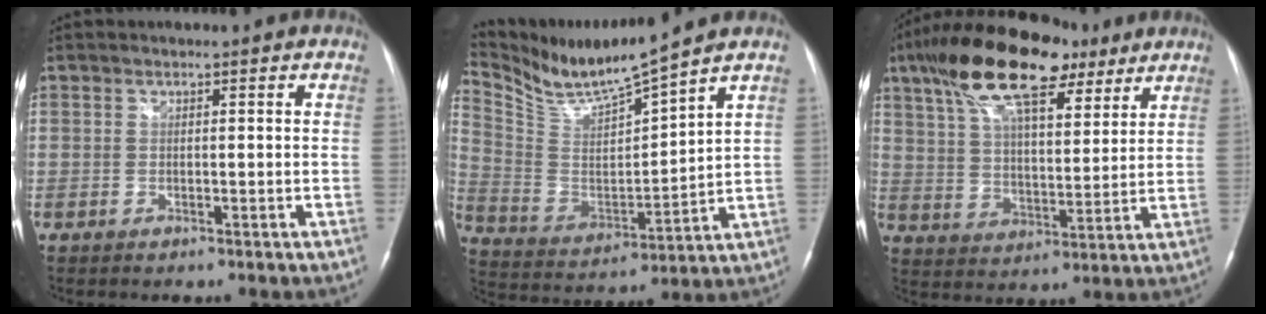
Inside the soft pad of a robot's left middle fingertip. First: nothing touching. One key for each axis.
{"total": 12.0, "fx": 11.0, "fy": -1.4, "fz": 4.5, "tx": -0.101, "ty": -0.008, "tz": 0.223}
{"total": 19.5, "fx": 12.2, "fy": 7.2, "fz": 13.4, "tx": -0.251, "ty": 0.043, "tz": 0.212}